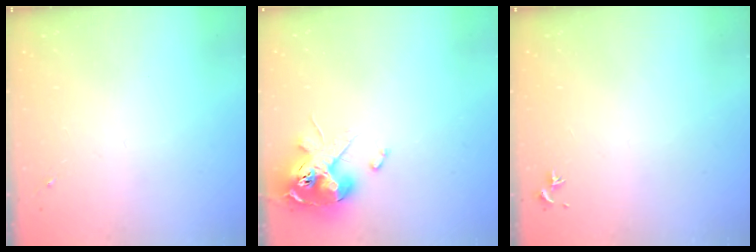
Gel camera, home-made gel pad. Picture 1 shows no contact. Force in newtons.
{"total": 13.4, "press": 13.3, "slide": 1.4}
{"total": 0.7, "press": 0.5, "slide": 0.4}